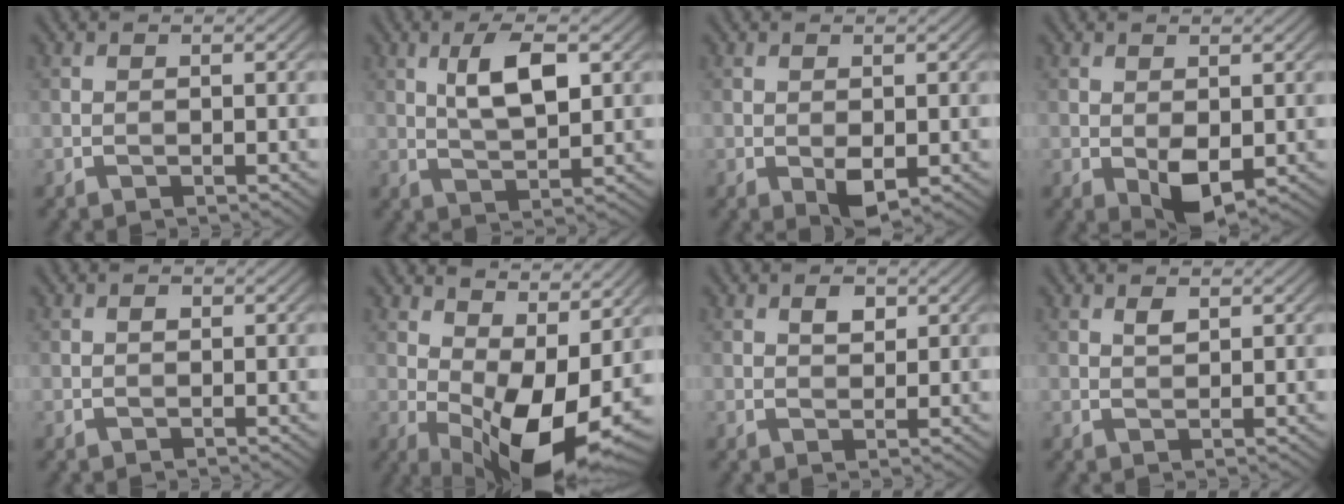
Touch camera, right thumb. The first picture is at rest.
{"total": 6.5, "force": [2.0, 2.4, 5.7], "torque": [-0.106, 0.001, 0.038]}
{"total": 2.4, "force": [-0.4, 1.2, 2.0], "torque": [-0.034, -0.005, -0.005]}
{"total": 4.0, "force": [-0.6, 2.2, 3.3], "torque": [-0.060, -0.006, -0.006]}
{"total": 0.7, "force": [0.2, 0.5, 0.4], "torque": [-0.005, -0.002, 0.002]}
{"total": 14.0, "force": [2.1, 6.5, 12.3], "torque": [-0.192, 0.001, 0.044]}
{"total": 2.2, "force": [1.1, 1.4, 1.3], "torque": [-0.020, 0.000, 0.019]}
{"total": 1.3, "force": [0.8, 0.7, 0.8], "torque": [-0.016, -0.002, 0.016]}